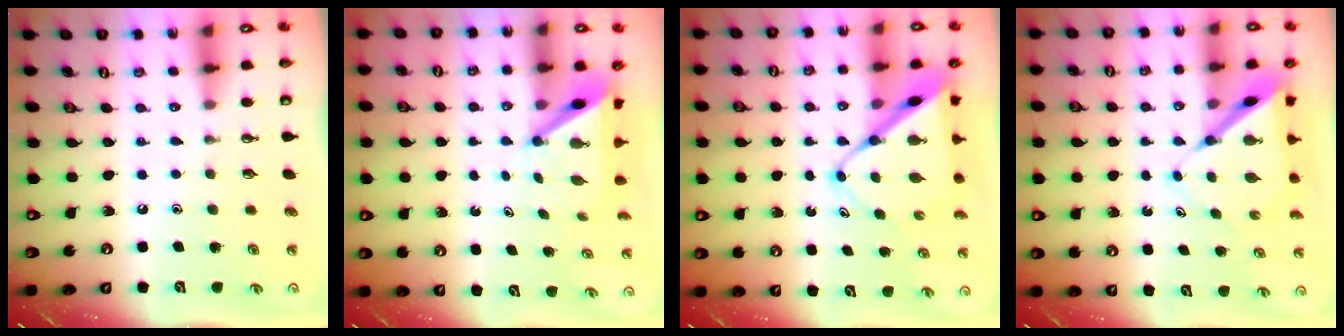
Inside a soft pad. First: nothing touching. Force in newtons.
{"total": 5.9, "press": 5.9, "slide": 0.1}
{"total": 10.8, "press": 10.7, "slide": 1.2}
{"total": 7.4, "press": 7.4, "slide": 0.6}